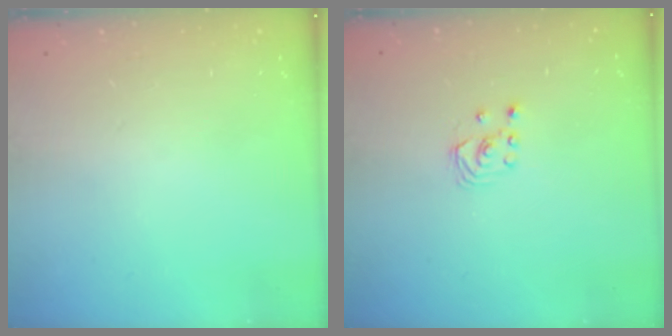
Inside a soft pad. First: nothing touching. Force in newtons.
{"total": 1.9, "press": 1.9, "slide": 0.2}